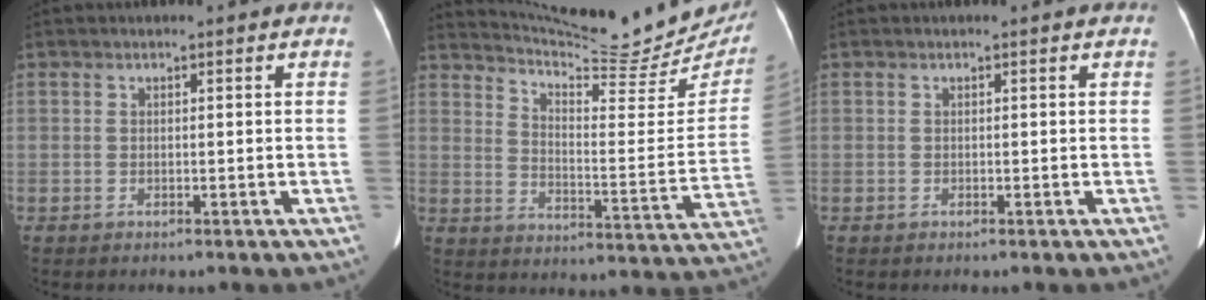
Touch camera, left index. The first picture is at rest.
{"total": 22.4, "force": [20.9, 2.7, 7.6], "torque": [-0.112, -0.069, 0.270]}
{"total": 0.0}